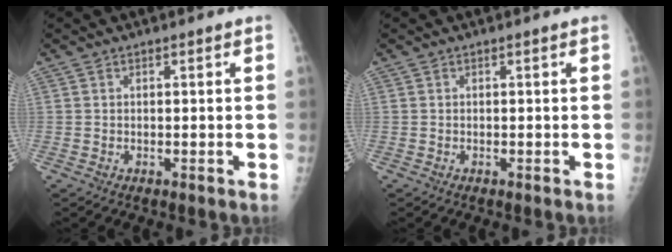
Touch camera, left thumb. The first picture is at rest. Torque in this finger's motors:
{"motor_torque": [0.00, 0.00, -0.07, -0.07, 0.00]}